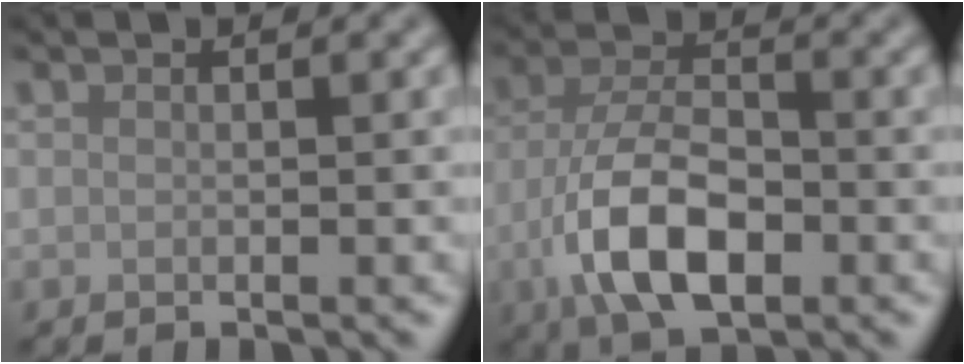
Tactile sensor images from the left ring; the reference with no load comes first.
{"total": 8.1, "force": [-3.1, 3.8, 6.4], "torque": [-0.126, -0.001, -0.068]}